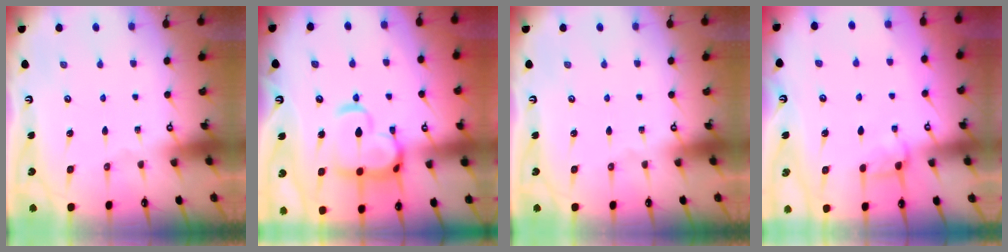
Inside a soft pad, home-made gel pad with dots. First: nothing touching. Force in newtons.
{"total": 7.6, "press": 7.5, "slide": 1.4}
{"total": 0.0}
{"total": 0.9, "press": 0.8, "slide": 0.4}